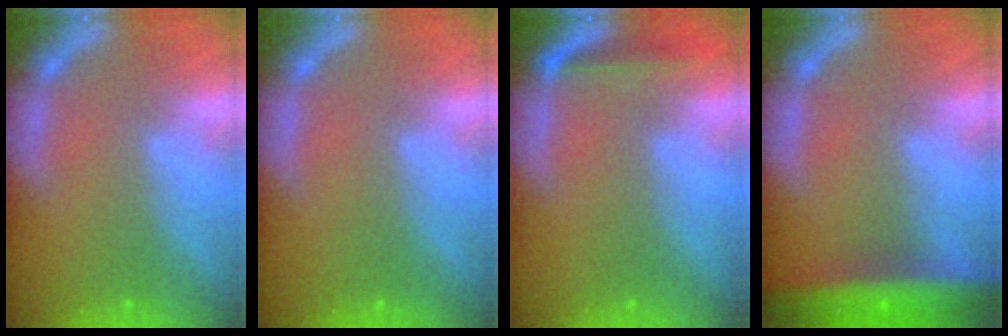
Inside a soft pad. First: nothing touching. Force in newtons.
{"total": 0.0}
{"total": 2.5}
{"total": 9.6}